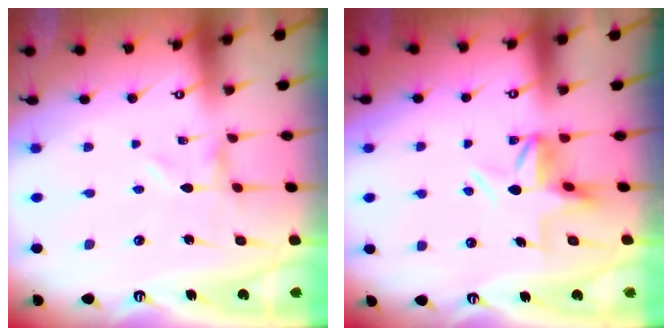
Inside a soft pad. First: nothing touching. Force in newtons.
{"total": 6.0, "press": 6.0, "slide": 0.4}